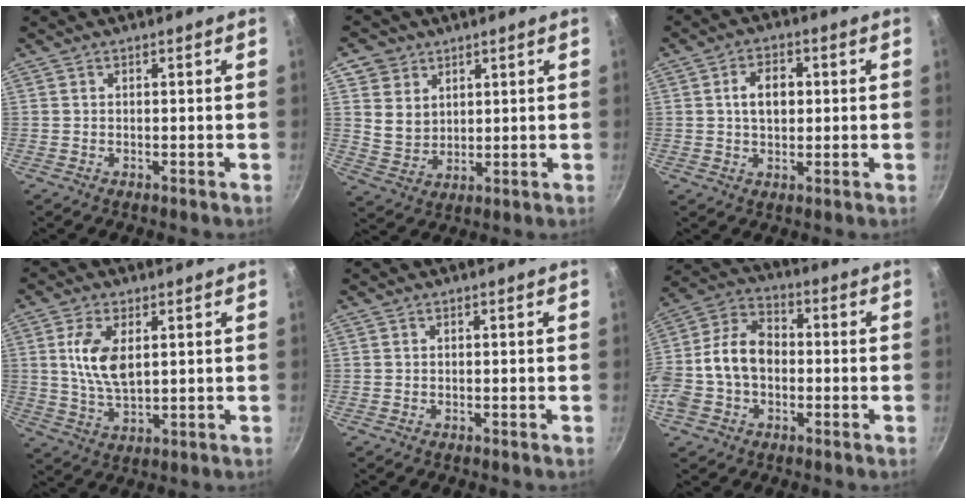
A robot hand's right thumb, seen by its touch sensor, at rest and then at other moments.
{"total": 6.9, "force": [3.3, 5.8, 1.9], "torque": [-0.001, -0.013, 0.067]}
{"total": 6.1, "force": [0.7, 4.1, 4.4], "torque": [-0.055, 0.008, 0.009]}
{"total": 8.9, "force": [2.1, 4.6, 7.4], "torque": [-0.140, -0.012, 0.043]}
{"total": 0.0}
{"total": 13.6, "force": [-1.8, 9.7, 9.3], "torque": [-0.157, 0.041, -0.048]}